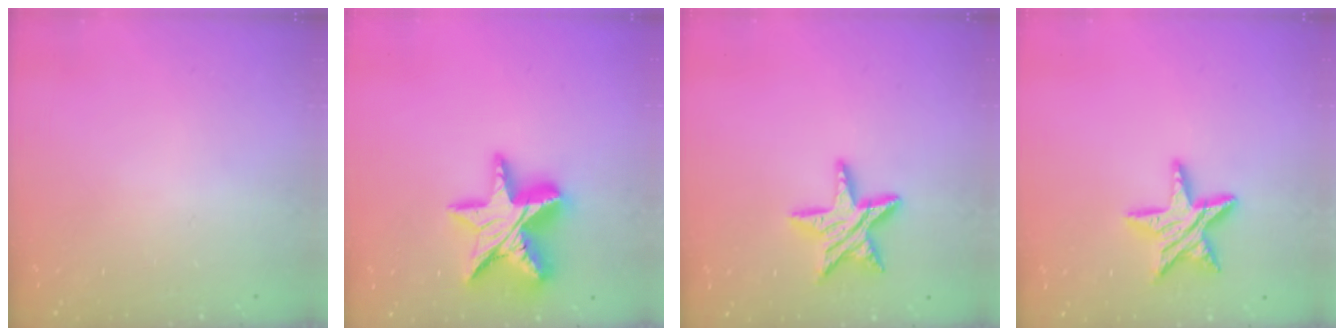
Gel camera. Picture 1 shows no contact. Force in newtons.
{"total": 18.7, "press": 18.6, "slide": 1.8}
{"total": 11.7, "press": 11.6, "slide": 0.6}
{"total": 11.7, "press": 11.6, "slide": 0.6}